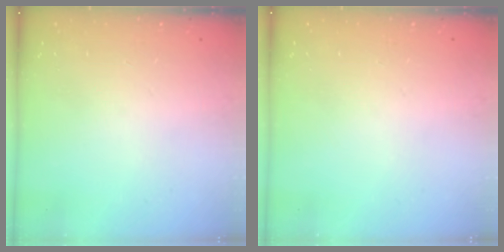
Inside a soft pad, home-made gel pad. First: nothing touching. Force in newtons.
{"total": 0.0}